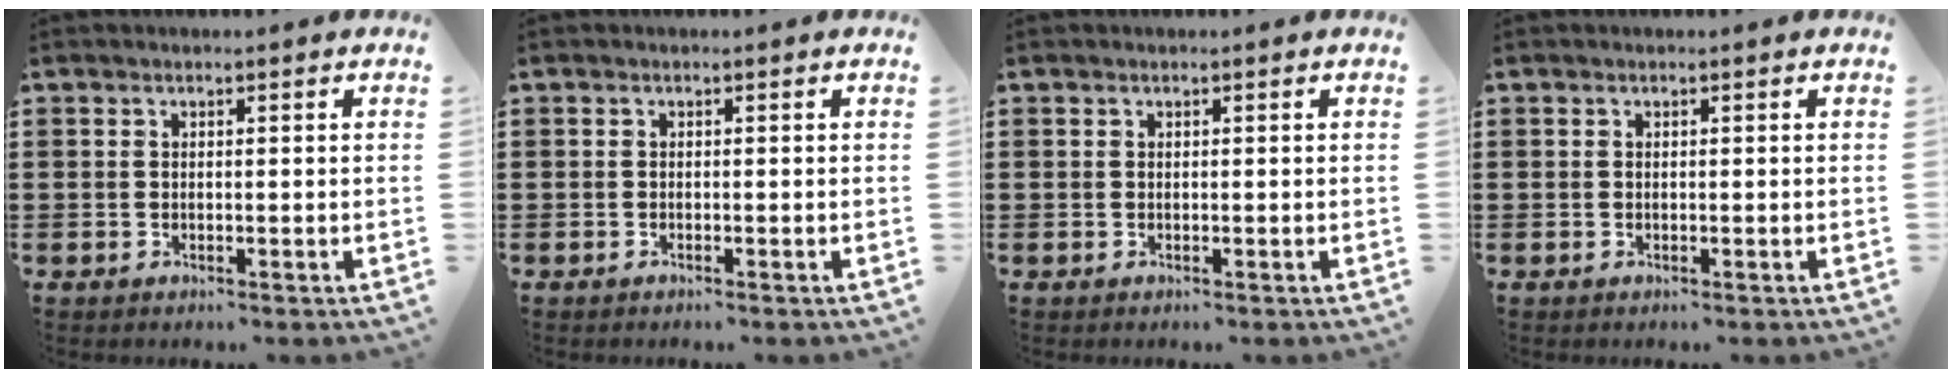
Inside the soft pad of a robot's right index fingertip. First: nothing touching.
{"total": 0.0}
{"total": 0.0}
{"total": 0.0}